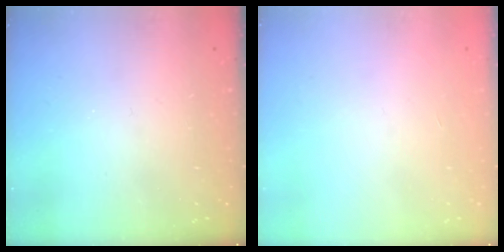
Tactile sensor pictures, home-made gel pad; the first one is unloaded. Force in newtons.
{"total": 0.0}